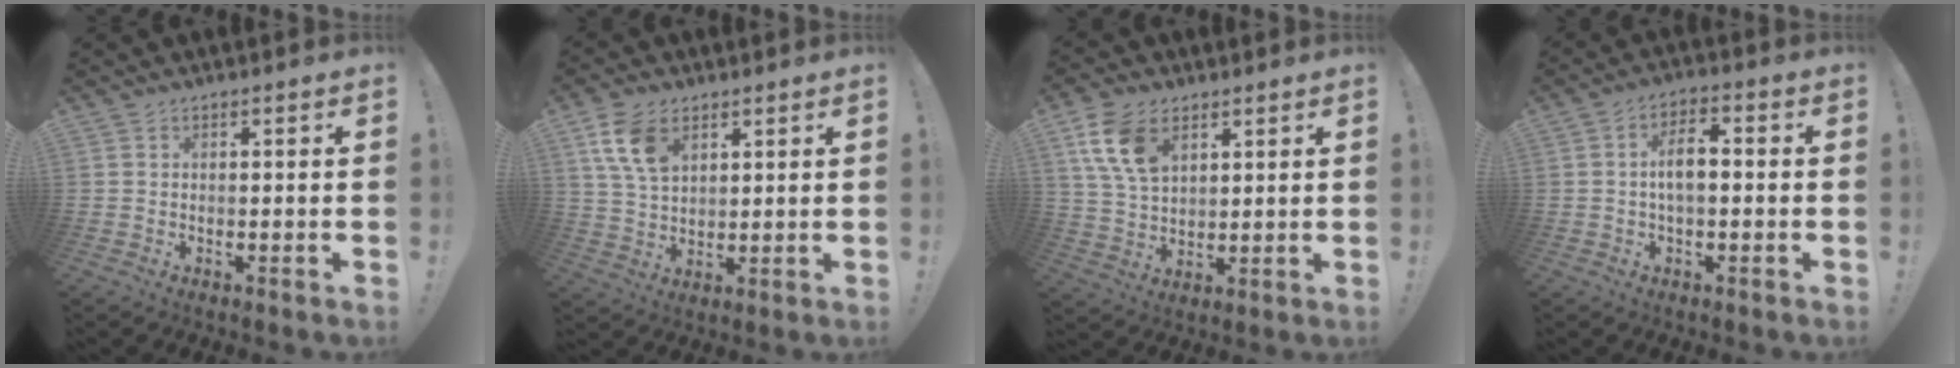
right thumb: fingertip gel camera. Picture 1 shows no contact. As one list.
[{"total": 10.6, "force": [5.3, 6.5, 6.6], "torque": [-0.127, -0.010, 0.103]}, {"total": 12.2, "force": [6.0, 7.6, 7.4], "torque": [-0.144, -0.010, 0.118]}, {"total": 7.2, "force": [-0.1, 3.2, 6.5], "torque": [-0.104, 0.009, -0.001]}]